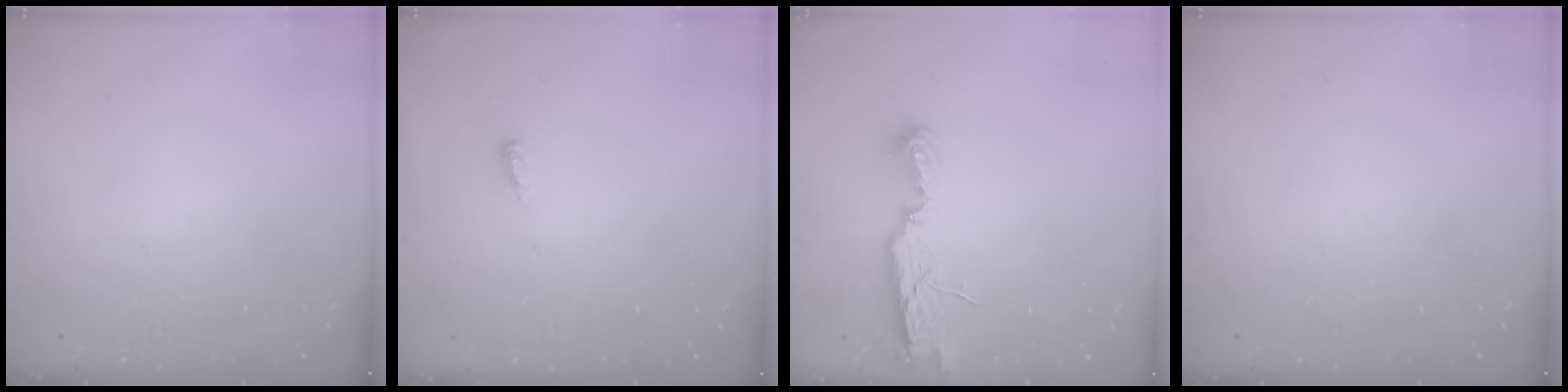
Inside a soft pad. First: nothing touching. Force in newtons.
{"total": 4.9, "press": 4.9, "slide": 0.5}
{"total": 7.0, "press": 7.0, "slide": 0.5}
{"total": 0.0}